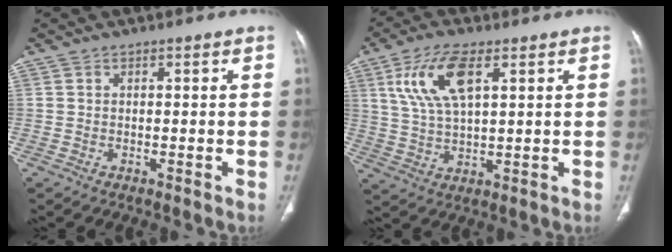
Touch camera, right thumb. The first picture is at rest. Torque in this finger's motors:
{"motor_torque": [-1.25, 1.46, 1.37, 0.00, 0.13]}